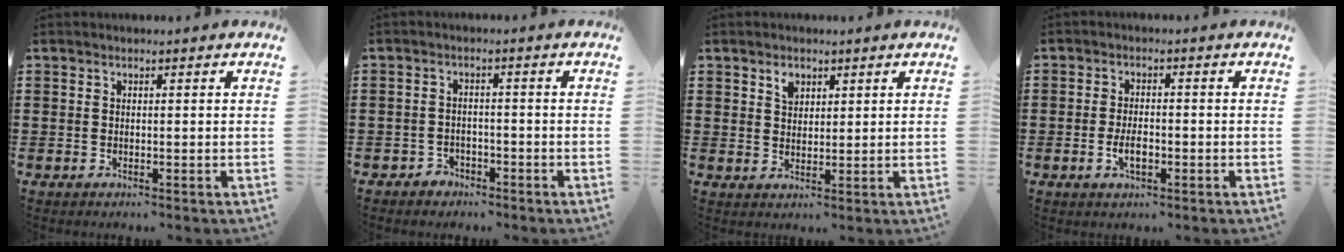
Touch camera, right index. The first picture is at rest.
{"total": 2.0, "force": [-1.8, 0.8, 0.1], "torque": [-0.009, -0.001, -0.039]}
{"total": 2.5, "force": [1.6, 1.6, 1.0], "torque": [-0.017, 0.001, 0.029]}
{"total": 3.3, "force": [-1.0, 1.6, 2.8], "torque": [-0.057, 0.001, -0.019]}